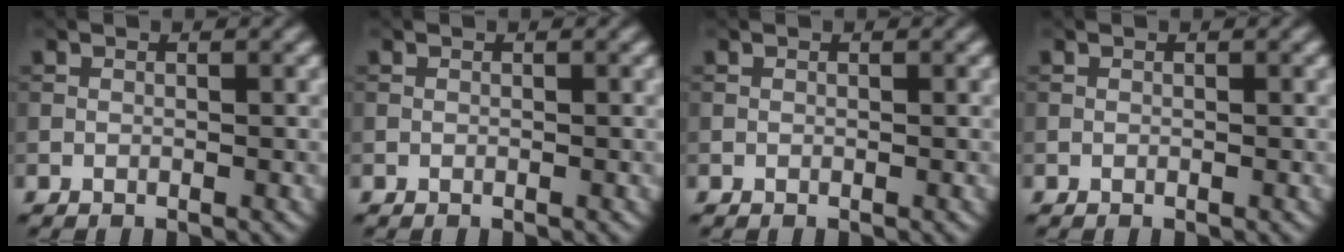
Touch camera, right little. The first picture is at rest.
{"total": 0.0}
{"total": 0.0}
{"total": 0.0}